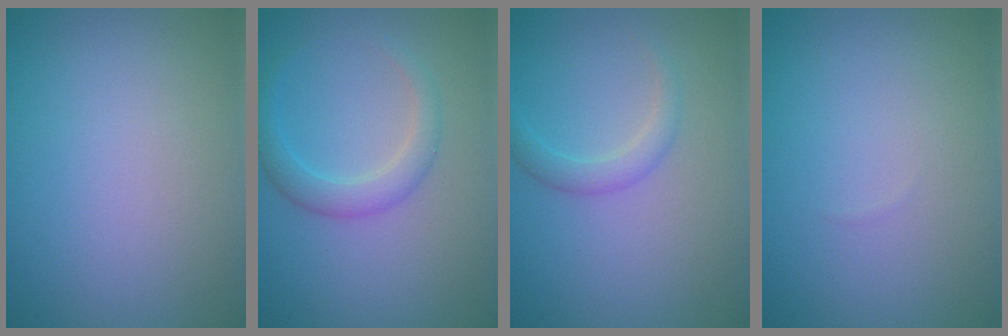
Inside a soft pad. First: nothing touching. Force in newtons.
{"total": 2.5, "press": 2.5, "slide": 0.1}
{"total": 1.7, "press": 1.7, "slide": 0.1}
{"total": 0.0}